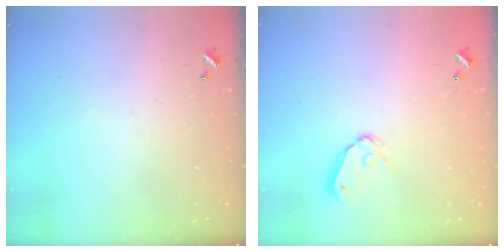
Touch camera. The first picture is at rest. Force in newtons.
{"total": 8.0, "press": 8.0, "slide": 1.0}